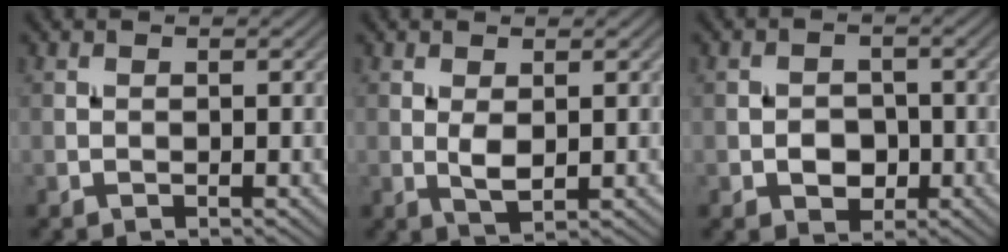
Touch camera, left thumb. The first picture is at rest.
{"total": 2.4, "force": [0.4, 1.1, 2.1], "torque": [-0.045, -0.004, 0.010]}
{"total": 3.4, "force": [-1.0, 2.7, 1.8], "torque": [-0.027, -0.004, -0.020]}